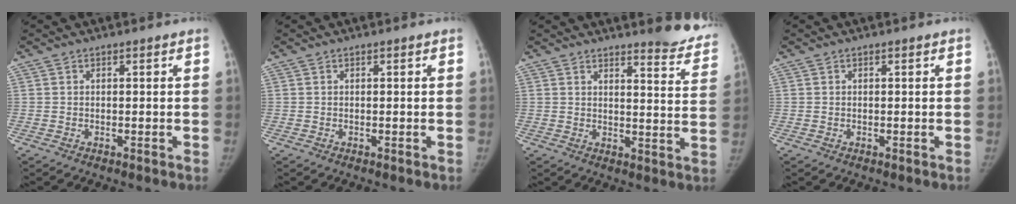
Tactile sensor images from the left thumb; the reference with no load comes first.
{"total": 0.0}
{"total": 12.3, "force": [11.3, 2.1, 4.4], "torque": [-0.022, -0.101, 0.113]}
{"total": 0.0}